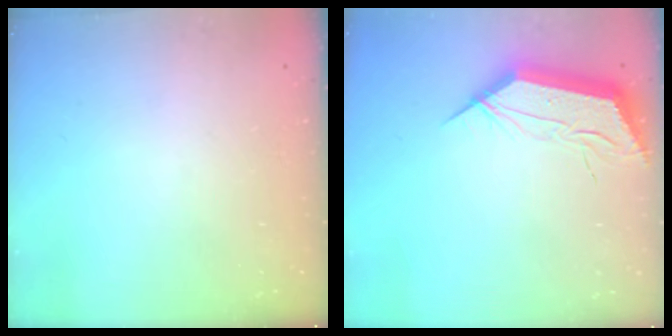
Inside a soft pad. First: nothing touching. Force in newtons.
{"total": 13.9, "press": 13.9, "slide": 0.7}